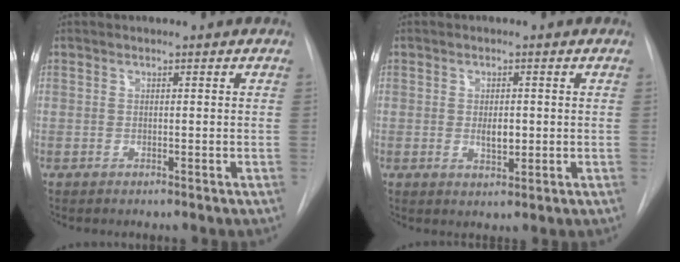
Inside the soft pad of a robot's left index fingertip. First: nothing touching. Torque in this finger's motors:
{"motor_torque": [0.75, -0.19, 0.10, 0.04]}